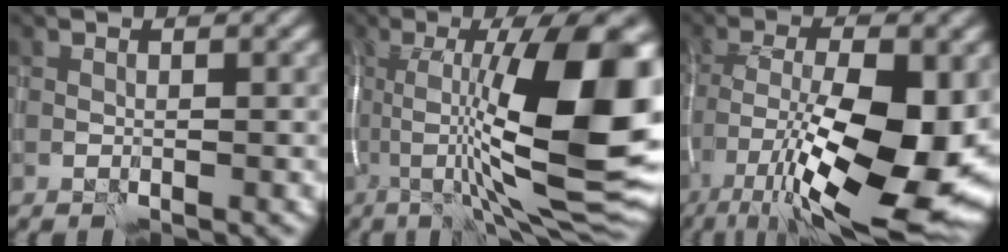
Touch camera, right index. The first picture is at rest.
{"total": 15.3, "force": [-0.9, 3.3, 14.9], "torque": [-0.227, 0.023, -0.015]}
{"total": 16.0, "force": [-5.3, 5.9, 13.8], "torque": [-0.233, -0.009, -0.087]}